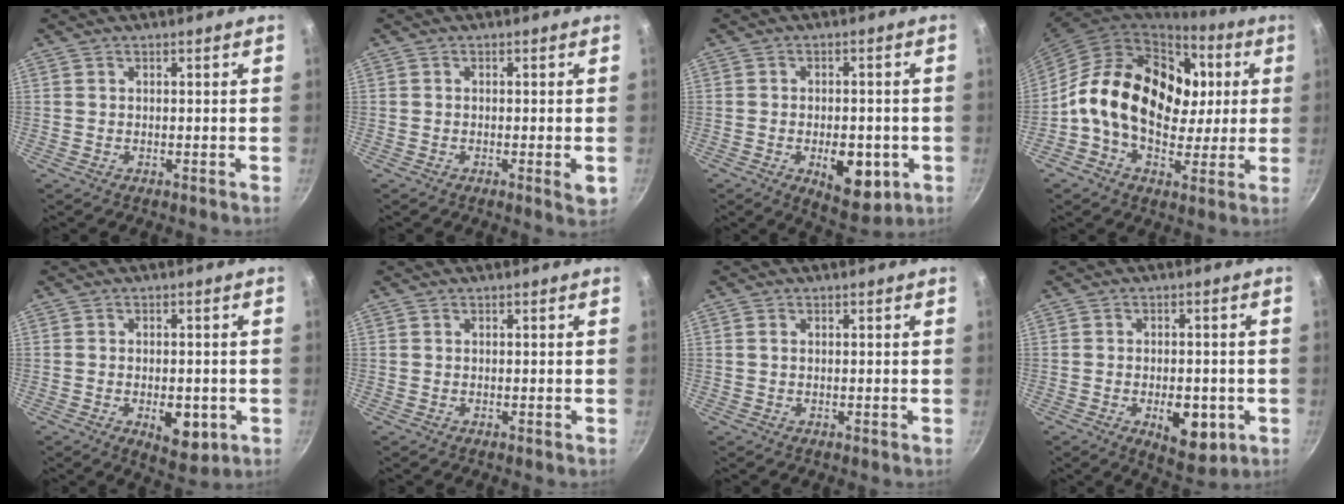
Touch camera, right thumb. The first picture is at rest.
{"total": 2.6, "force": [-0.7, 0.6, 2.5], "torque": [-0.040, -0.006, -0.012]}
{"total": 10.6, "force": [-3.1, 5.7, 8.3], "torque": [-0.081, 0.001, -0.032]}
{"total": 24.3, "force": [2.9, 17.0, 17.1], "torque": [-0.266, 0.021, 0.040]}
{"total": 7.5, "force": [-2.1, 4.1, 5.9], "torque": [-0.058, 0.001, -0.021]}
{"total": 0.0}
{"total": 0.7, "force": [0.2, 0.4, 0.5], "torque": [-0.009, 0.001, 0.003]}
{"total": 9.3, "force": [-2.8, 5.0, 7.3], "torque": [-0.072, 0.001, -0.028]}